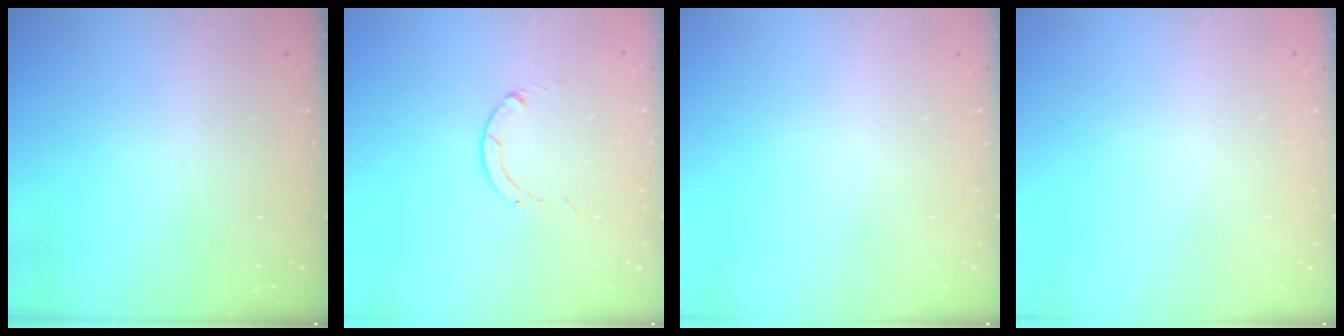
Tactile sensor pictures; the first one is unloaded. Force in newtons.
{"total": 0.0}
{"total": 0.0}
{"total": 2.4, "press": 2.4, "slide": 0.2}